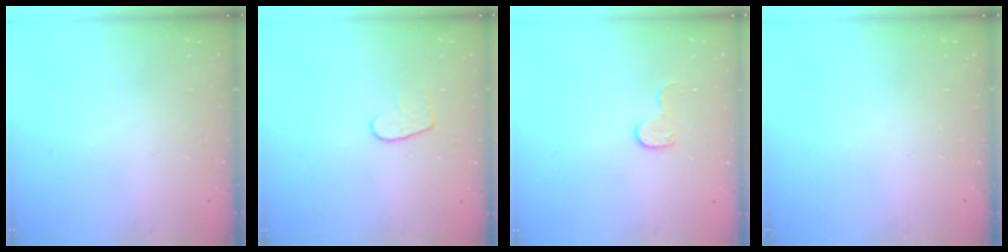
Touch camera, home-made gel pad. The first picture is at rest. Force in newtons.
{"total": 6.7, "press": 6.7, "slide": 0.4}
{"total": 8.4, "press": 8.4, "slide": 0.5}
{"total": 0.0}